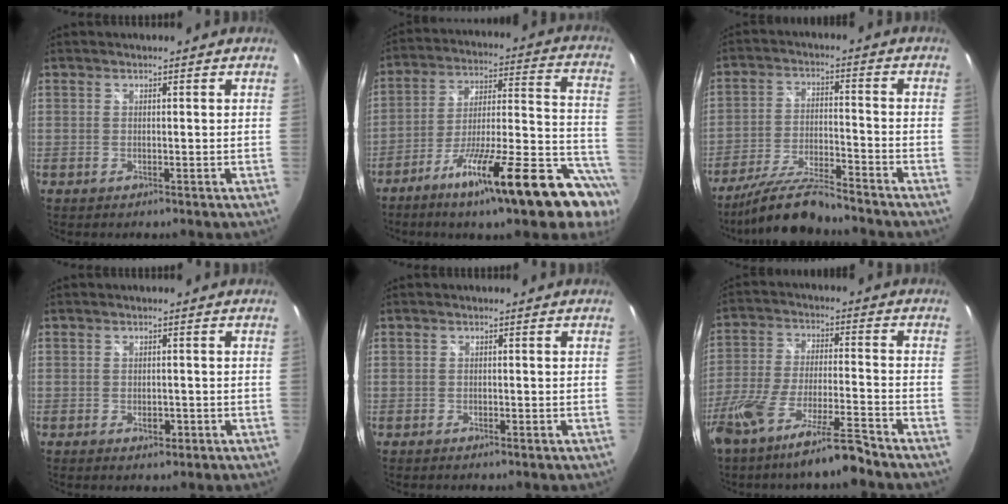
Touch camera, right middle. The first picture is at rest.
{"total": 24.5, "force": [-16.3, 3.5, 17.9], "torque": [-0.244, -0.015, -0.249]}
{"total": 11.3, "force": [-10.2, 0.7, 5.0], "torque": [-0.105, -0.012, -0.185]}
{"total": 2.2, "force": [-1.0, 1.4, 1.4], "torque": [-0.022, -0.003, -0.014]}
{"total": 0.7, "force": [-0.5, 0.2, 0.4], "torque": [-0.006, -0.001, -0.011]}
{"total": 14.8, "force": [-11.6, 0.8, 9.1], "torque": [-0.186, -0.035, -0.201]}